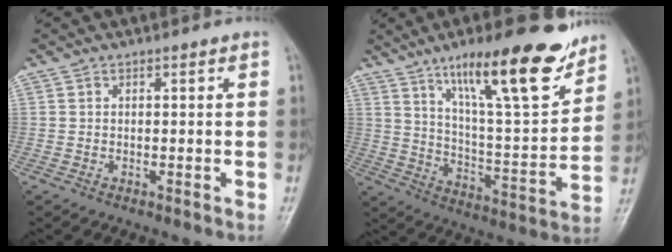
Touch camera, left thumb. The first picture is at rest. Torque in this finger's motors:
{"motor_torque": [1.94, 1.95, 1.45, -1.32, 0.08]}